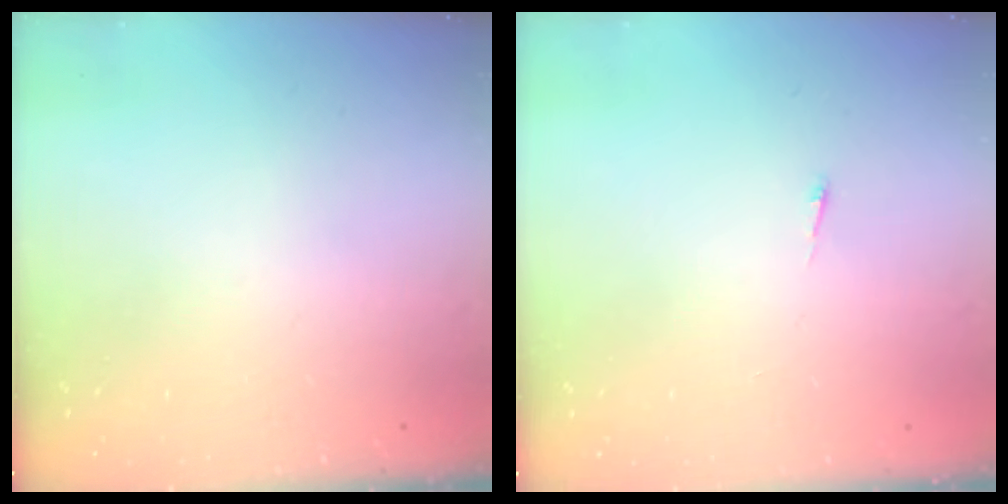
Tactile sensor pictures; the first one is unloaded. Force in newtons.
{"total": 2.6, "press": 2.5, "slide": 0.3}